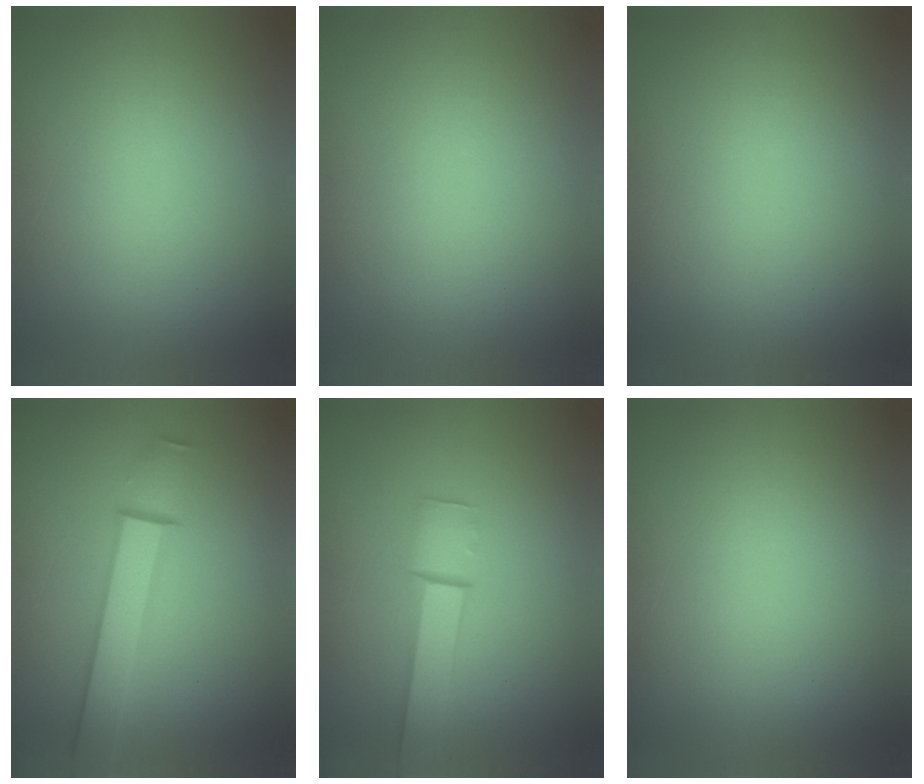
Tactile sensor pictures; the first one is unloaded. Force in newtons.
{"total": 1.2}
{"total": 1.2}
{"total": 4.2}
{"total": 4.5}
{"total": 0.0}